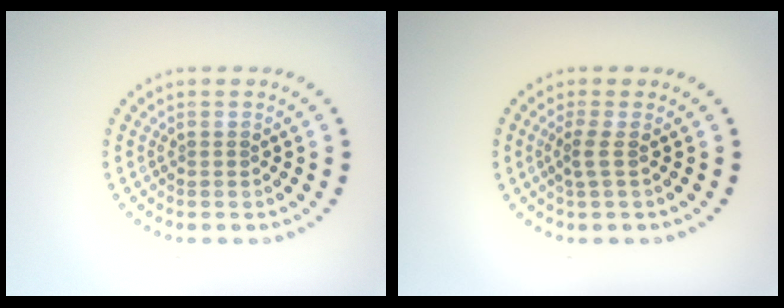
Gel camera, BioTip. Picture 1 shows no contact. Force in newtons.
{"total": 1.6, "press": 1.1, "slide": 1.2}